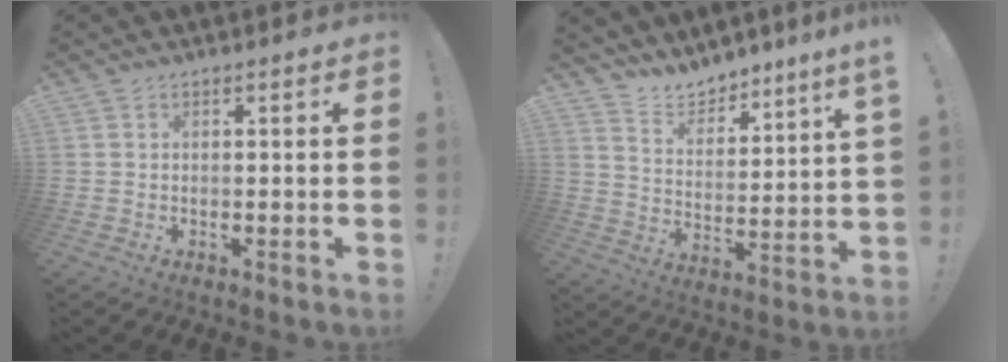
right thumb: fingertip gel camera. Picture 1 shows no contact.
{"total": 7.4, "force": [7.4, 0.1, 0.2], "torque": [-0.015, -0.081, 0.134]}